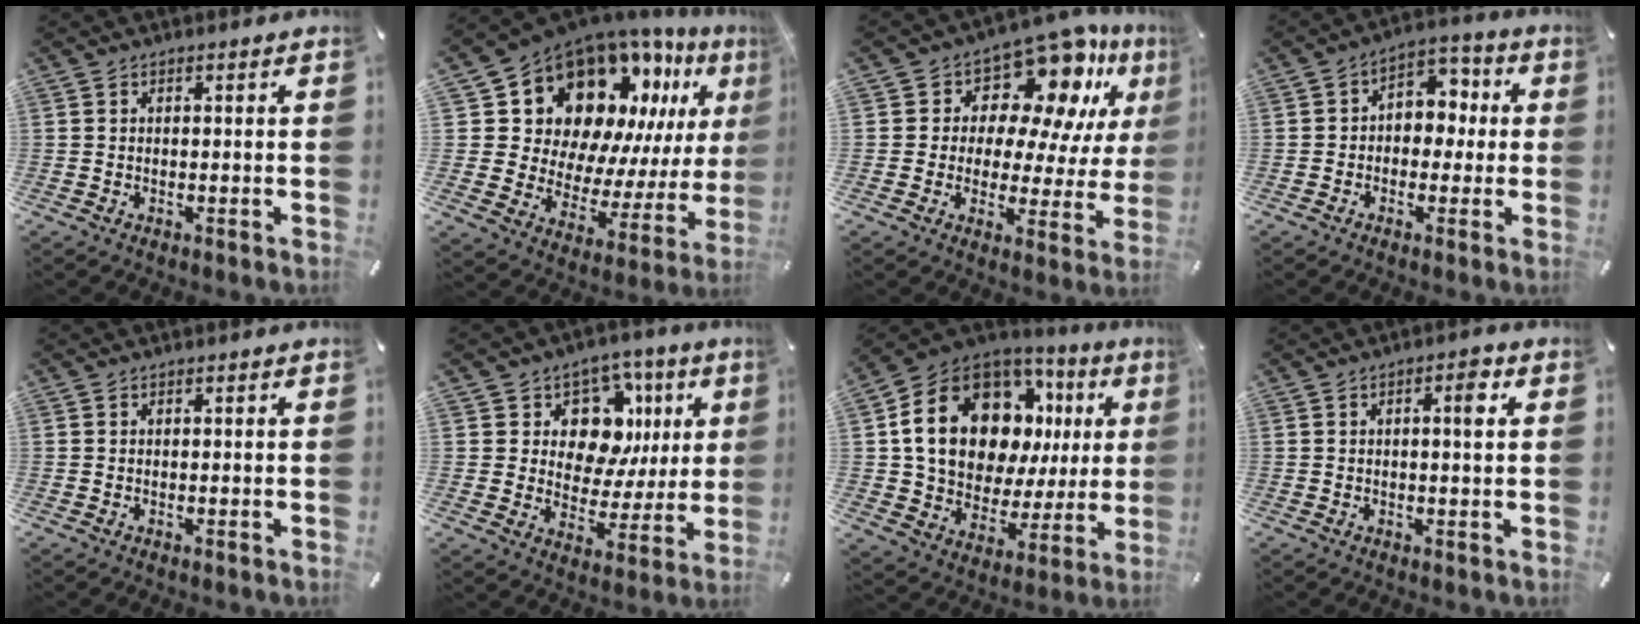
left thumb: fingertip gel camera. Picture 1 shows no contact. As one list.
[{"total": 17.2, "force": [11.6, 10.8, 6.8], "torque": [-0.118, -0.111, 0.223]}, {"total": 13.6, "force": [8.9, 7.8, 6.7], "torque": [-0.100, -0.079, 0.152]}, {"total": 6.1, "force": [-1.0, 5.3, 2.9], "torque": [-0.034, 0.010, -0.024]}, {"total": 0.0}, {"total": 12.0, "force": [4.6, 9.6, 5.5], "torque": [-0.073, -0.040, 0.086]}, {"total": 21.6, "force": [8.3, 14.6, 13.7], "torque": [-0.245, -0.043, 0.154]}, {"total": 3.8, "force": [1.0, 1.0, 3.6], "torque": [-0.048, -0.001, 0.007]}]